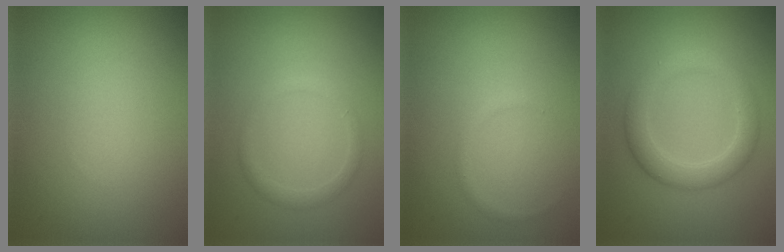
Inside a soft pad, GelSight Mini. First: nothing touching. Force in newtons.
{"total": 1.3, "press": 1.3, "slide": 0.0}
{"total": 0.6, "press": 0.6, "slide": 0.0}
{"total": 3.6, "press": 3.5, "slide": 0.2}